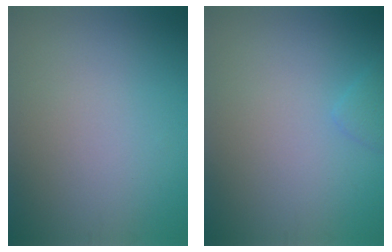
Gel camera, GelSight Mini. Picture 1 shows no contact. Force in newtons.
{"total": 1.0, "press": 1.0, "slide": 0.1}